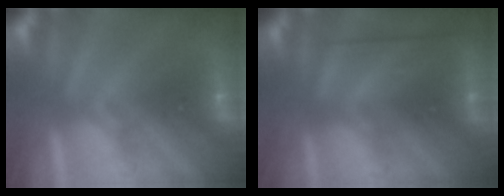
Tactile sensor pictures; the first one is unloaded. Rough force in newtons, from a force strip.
{"total": 2.4}